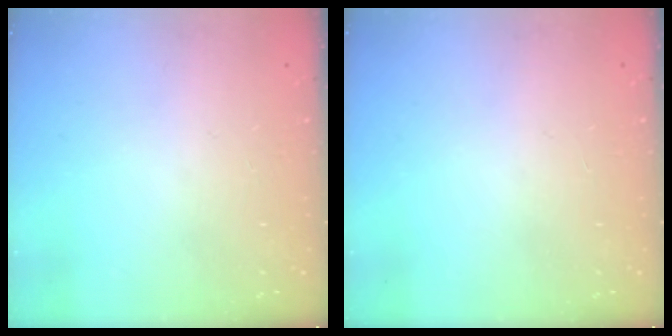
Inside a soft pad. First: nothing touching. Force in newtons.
{"total": 0.0}